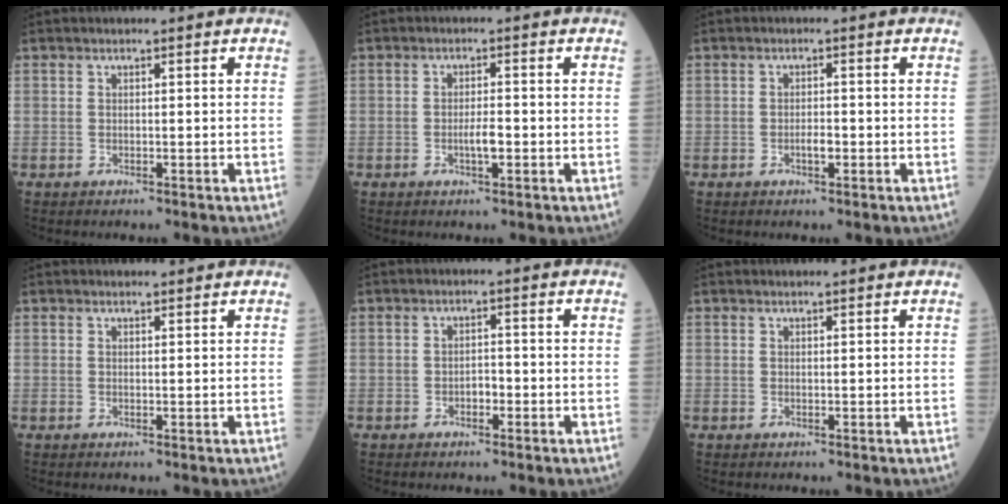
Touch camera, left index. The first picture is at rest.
{"total": 2.3, "force": [-0.9, 0.4, 2.1], "torque": [-0.036, -0.002, -0.017]}
{"total": 1.4, "force": [-0.7, 0.4, 1.2], "torque": [-0.020, -0.002, -0.014]}
{"total": 1.5, "force": [1.4, 0.3, 0.1], "torque": [-0.005, 0.005, 0.020]}
{"total": 1.6, "force": [-0.9, 0.8, 1.0], "torque": [-0.010, 0.002, -0.019]}
{"total": 1.5, "force": [1.4, 0.1, 0.2], "torque": [-0.006, 0.007, 0.019]}